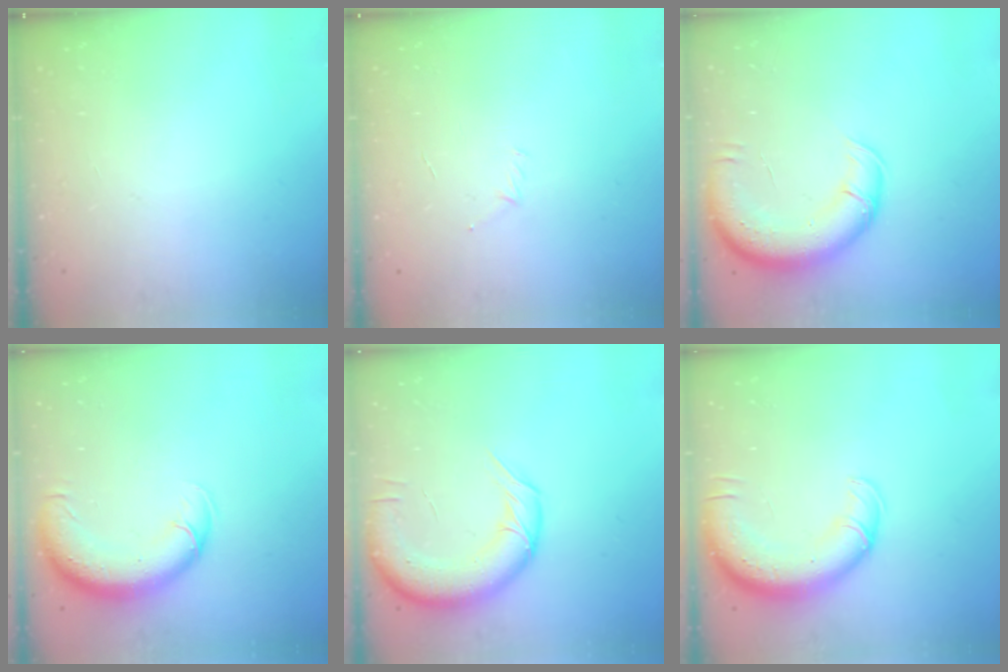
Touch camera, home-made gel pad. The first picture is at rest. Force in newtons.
{"total": 2.9, "press": 2.8, "slide": 0.8}
{"total": 13.2, "press": 12.8, "slide": 3.3}
{"total": 11.0, "press": 10.6, "slide": 2.8}
{"total": 13.9, "press": 13.4, "slide": 3.7}
{"total": 14.4, "press": 14.0, "slide": 3.4}